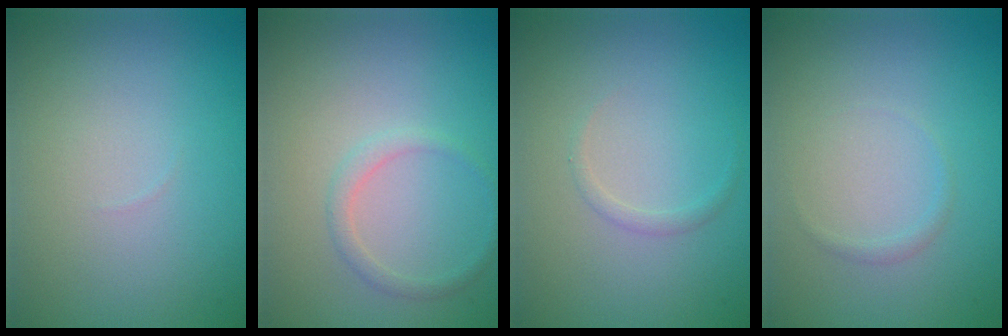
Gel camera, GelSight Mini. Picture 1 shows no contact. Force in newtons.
{"total": 1.1, "press": 1.1, "slide": 0.1}
{"total": 0.8, "press": 0.8, "slide": 0.0}
{"total": 0.6, "press": 0.6, "slide": 0.0}